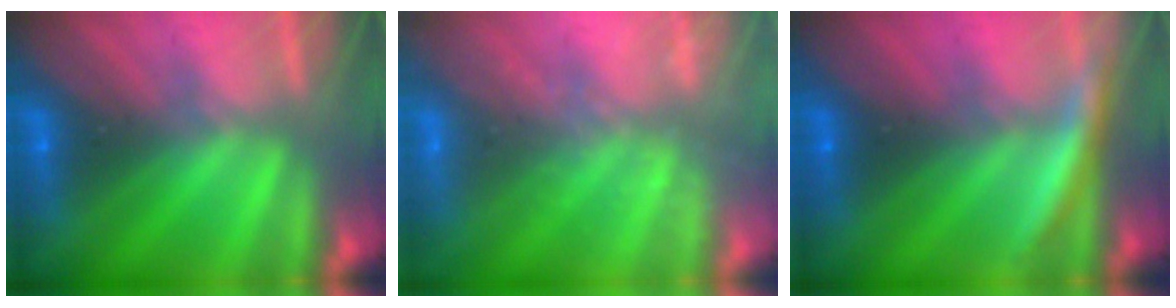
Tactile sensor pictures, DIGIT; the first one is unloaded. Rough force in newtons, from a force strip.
{"total": 1.7}
{"total": 3.4}